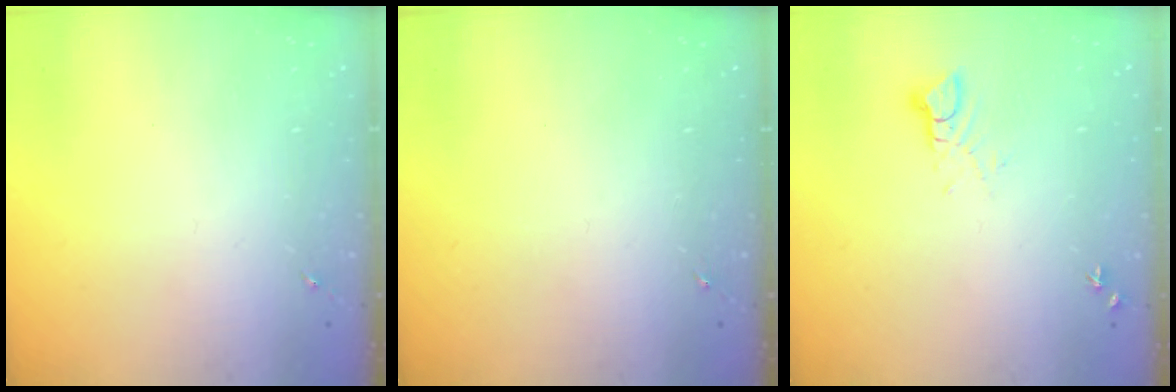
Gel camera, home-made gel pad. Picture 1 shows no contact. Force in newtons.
{"total": 0.0}
{"total": 3.5, "press": 3.5, "slide": 0.2}